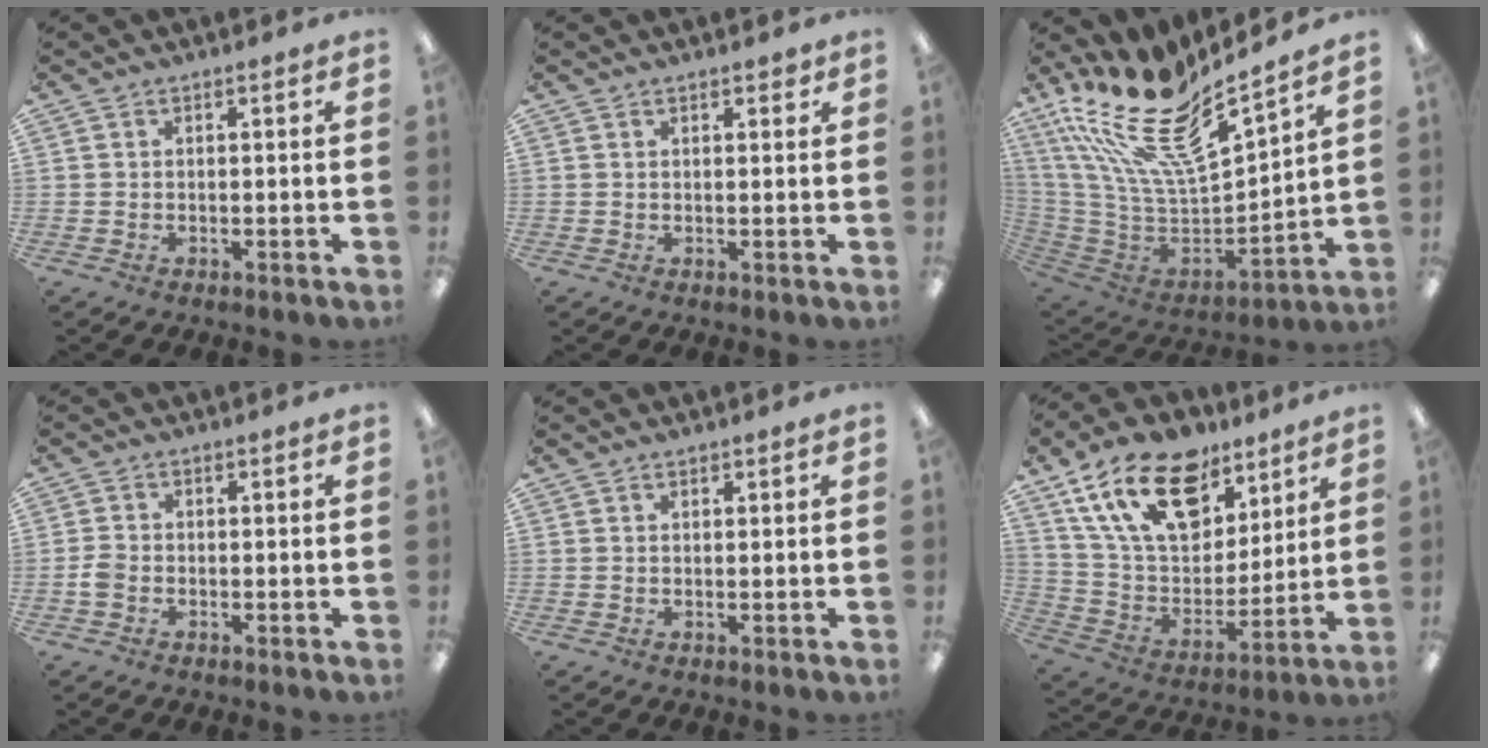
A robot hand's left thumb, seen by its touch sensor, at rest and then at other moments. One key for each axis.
{"total": 1.6, "fx": 1.3, "fy": 0.5, "fz": 0.7, "tx": -0.008, "ty": -0.004, "tz": 0.021}
{"total": 22.6, "fx": 15.9, "fy": 7.7, "fz": 14.0, "tx": -0.247, "ty": -0.114, "tz": 0.279}
{"total": 2.2, "fx": -0.8, "fy": 1.6, "fz": 1.4, "tx": -0.031, "ty": 0.001, "tz": -0.016}
{"total": 0.8, "fx": 0.7, "fy": 0.2, "fz": 0.2, "tx": -0.005, "ty": 0.000, "tz": 0.013}
{"total": 20.8, "fx": 12.2, "fy": 12.0, "fz": 11.8, "tx": -0.208, "ty": -0.055, "tz": 0.222}